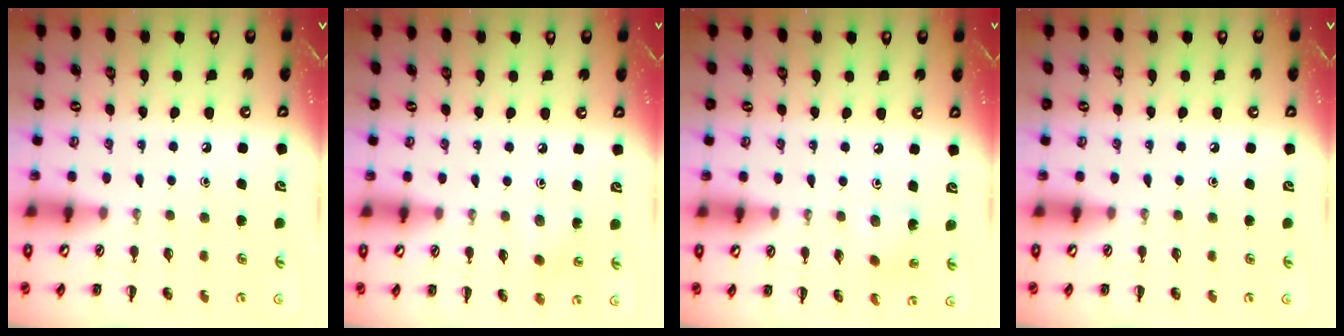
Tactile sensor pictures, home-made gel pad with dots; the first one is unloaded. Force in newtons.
{"total": 6.2, "press": 6.1, "slide": 1.5}
{"total": 1.8, "press": 1.6, "slide": 0.7}
{"total": 0.0}